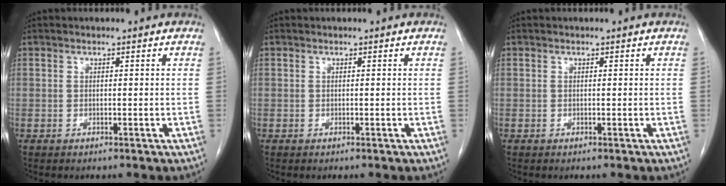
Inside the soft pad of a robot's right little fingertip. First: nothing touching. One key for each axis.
{"total": 0.0}
{"total": 0.0}